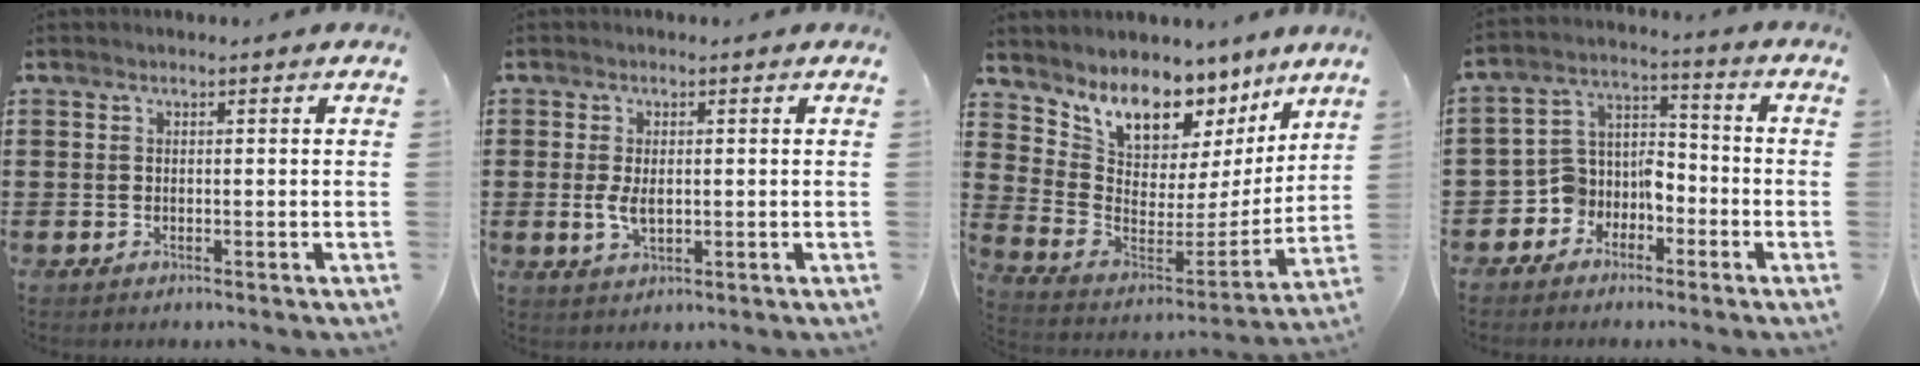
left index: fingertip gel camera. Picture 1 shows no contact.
{"total": 3.5, "force": [-0.1, 1.9, 2.9], "torque": [-0.072, 0.000, -0.007]}
{"total": 8.1, "force": [6.8, 4.1, 1.7], "torque": [-0.072, -0.058, 0.126]}
{"total": 6.3, "force": [-4.3, 4.5, 1.2], "torque": [-0.046, 0.004, -0.090]}